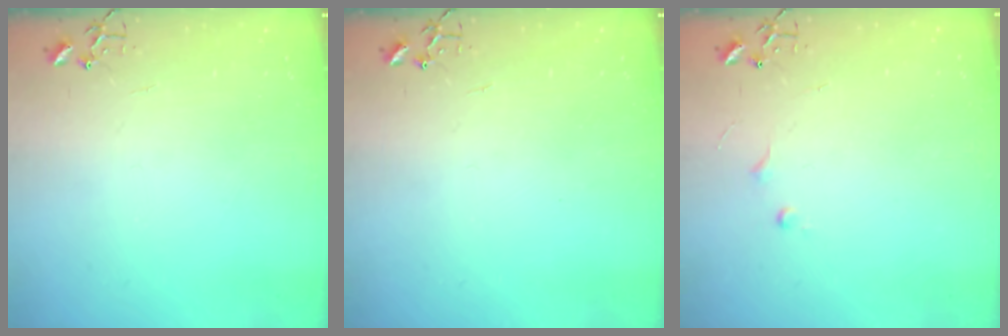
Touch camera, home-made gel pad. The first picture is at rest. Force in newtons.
{"total": 0.0}
{"total": 5.3, "press": 5.3, "slide": 0.6}